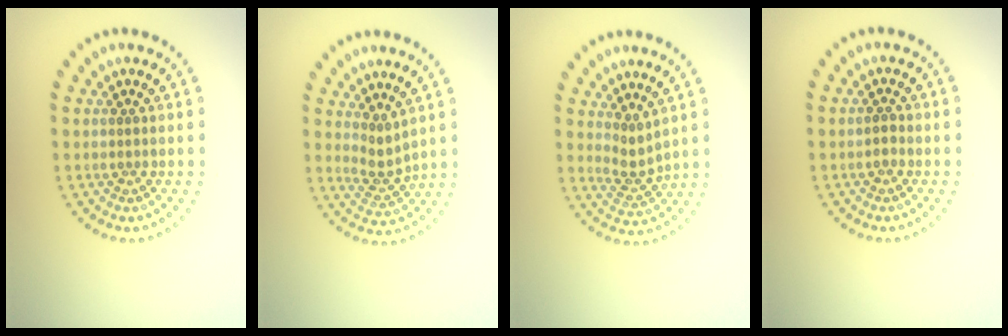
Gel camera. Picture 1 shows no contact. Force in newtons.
{"total": 2.1, "press": 1.4, "slide": 1.5}
{"total": 2.1, "press": 1.4, "slide": 1.5}
{"total": 0.9, "press": 0.9, "slide": 0.2}